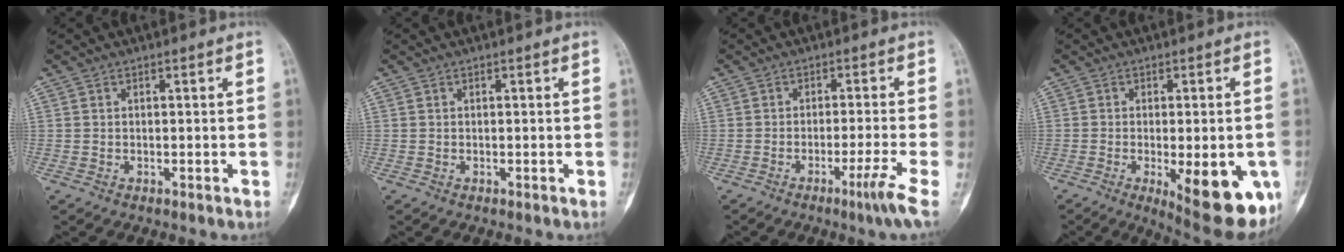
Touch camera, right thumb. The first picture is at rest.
{"total": 0.0}
{"total": 5.2, "force": [-2.7, -1.2, 4.3], "torque": [-0.081, 0.000, -0.048]}
{"total": 16.1, "force": [-5.5, 5.6, 14.0], "torque": [-0.135, -0.008, -0.055]}